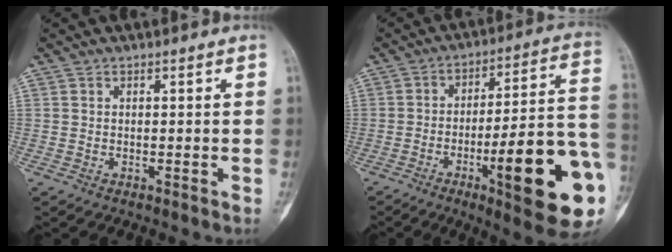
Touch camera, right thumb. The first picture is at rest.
{"total": 23.0, "force": [-7.2, 4.6, 21.3], "torque": [-0.252, 0.019, -0.094]}